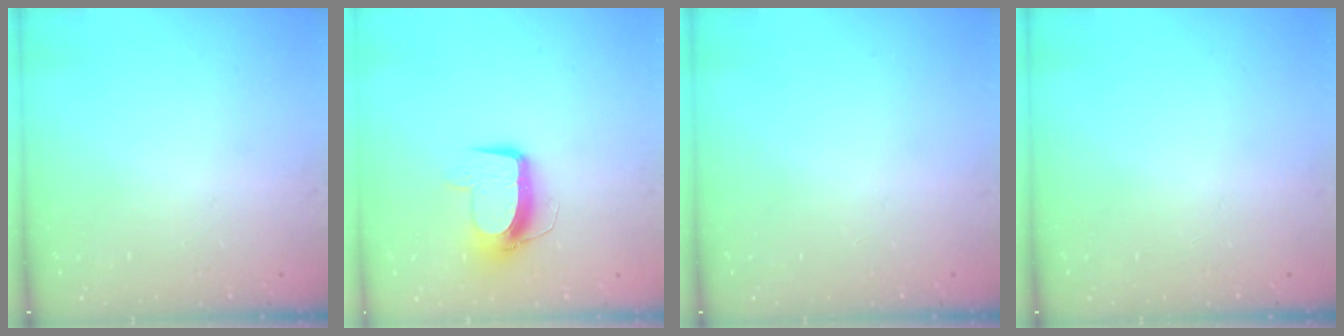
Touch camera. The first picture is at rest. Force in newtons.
{"total": 9.8, "press": 9.8, "slide": 0.5}
{"total": 0.0}
{"total": 0.0}